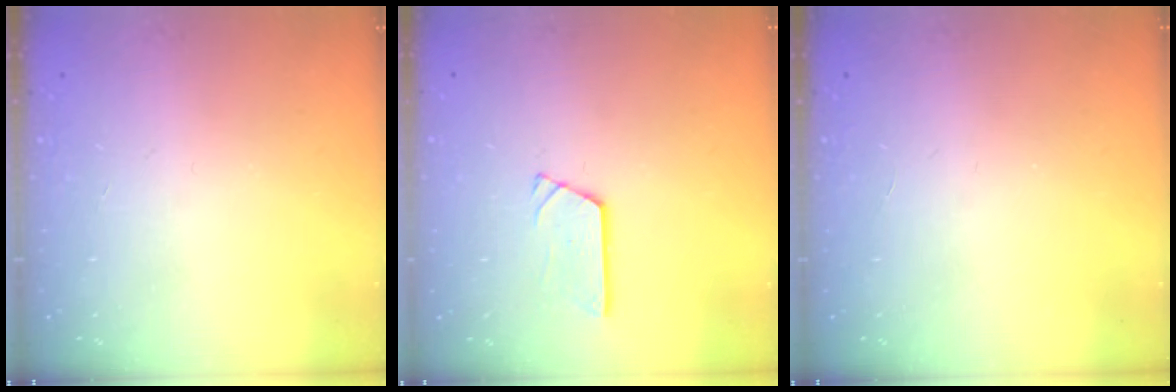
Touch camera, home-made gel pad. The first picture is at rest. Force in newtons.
{"total": 3.0, "press": 3.0, "slide": 0.3}
{"total": 0.0}